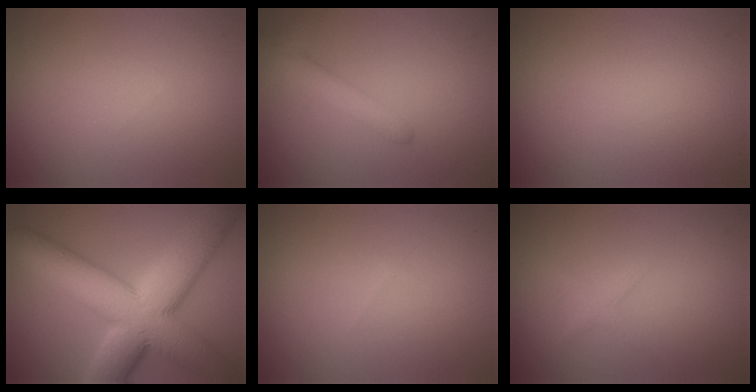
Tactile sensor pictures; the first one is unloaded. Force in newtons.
{"total": 2.8, "press": 2.7, "slide": 0.2}
{"total": 0.0}
{"total": 13.9, "press": 13.8, "slide": 0.8}
{"total": 0.0}
{"total": 1.1, "press": 1.1, "slide": 0.1}